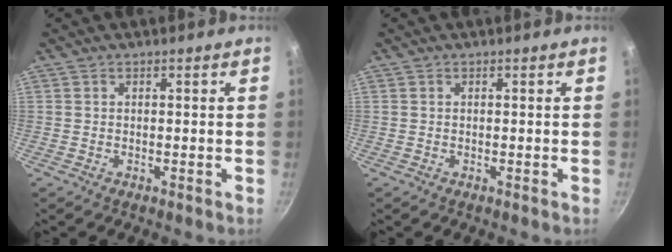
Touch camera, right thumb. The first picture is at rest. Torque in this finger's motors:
{"motor_torque": [-0.14, 0.03, -0.03, 0.03, 0.00]}